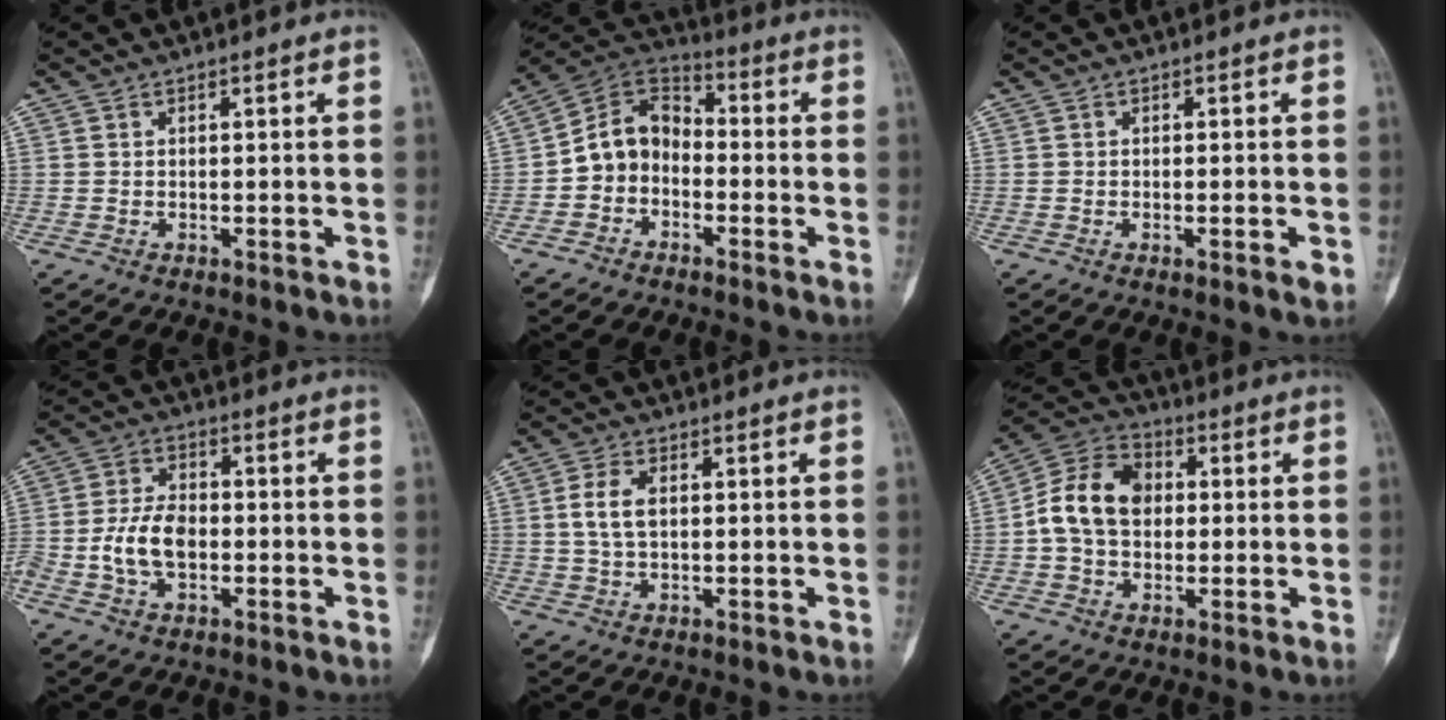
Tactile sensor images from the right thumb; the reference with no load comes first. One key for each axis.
{"total": 9.1, "fx": -2.3, "fy": 7.1, "fz": 5.0, "tx": -0.071, "ty": 0.049, "tz": -0.059}
{"total": 1.8, "fx": -0.5, "fy": 0.3, "fz": 1.7, "tx": -0.027, "ty": -0.004, "tz": -0.004}
{"total": 7.9, "fx": -1.7, "fy": 4.7, "fz": 6.1, "tx": -0.123, "ty": 0.018, "tz": -0.040}
{"total": 4.1, "fx": 0.7, "fy": 2.1, "fz": 3.4, "tx": -0.077, "ty": 0.003, "tz": 0.011}
{"total": 12.1, "fx": 0.7, "fy": 9.1, "fz": 8.0, "tx": -0.131, "ty": 0.029, "tz": 0.005}